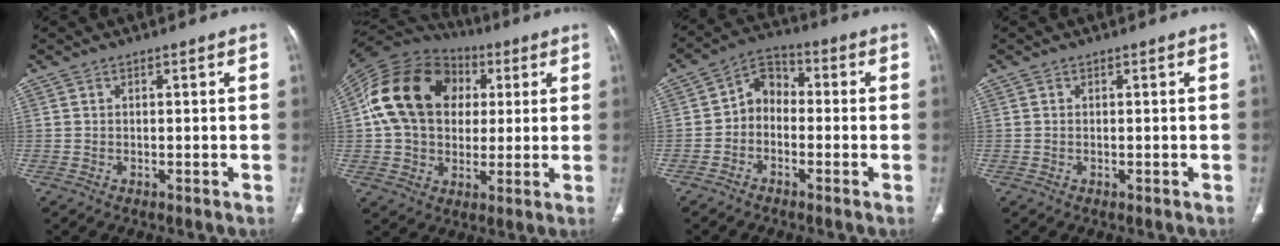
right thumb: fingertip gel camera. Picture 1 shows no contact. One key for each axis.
{"total": 21.1, "fx": 3.9, "fy": 16.2, "fz": 13.0, "tx": -0.228, "ty": 0.023, "tz": 0.064}
{"total": 6.2, "fx": -1.4, "fy": 4.9, "fz": 3.5, "tx": -0.033, "ty": 0.032, "tz": -0.047}
{"total": 0.0}